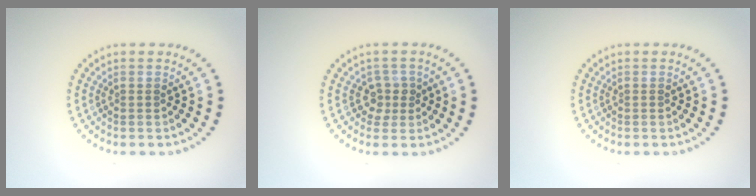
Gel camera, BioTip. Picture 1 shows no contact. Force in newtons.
{"total": 1.6, "press": 1.3, "slide": 0.9}
{"total": 0.0}